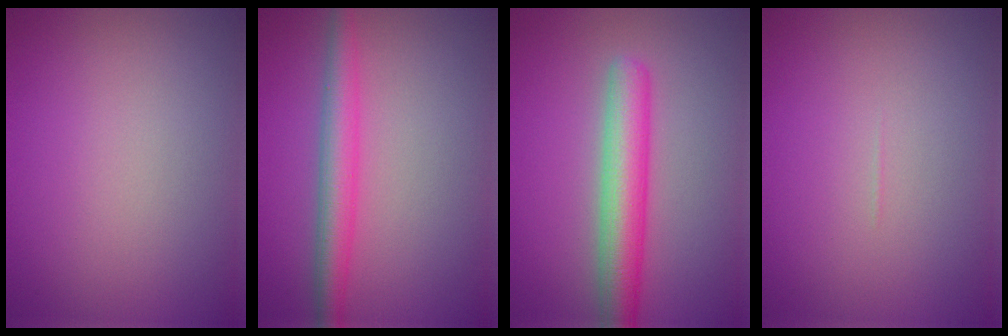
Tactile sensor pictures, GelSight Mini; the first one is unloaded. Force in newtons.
{"total": 3.6, "press": 3.6, "slide": 0.0}
{"total": 4.8, "press": 4.8, "slide": 0.1}
{"total": 0.0}